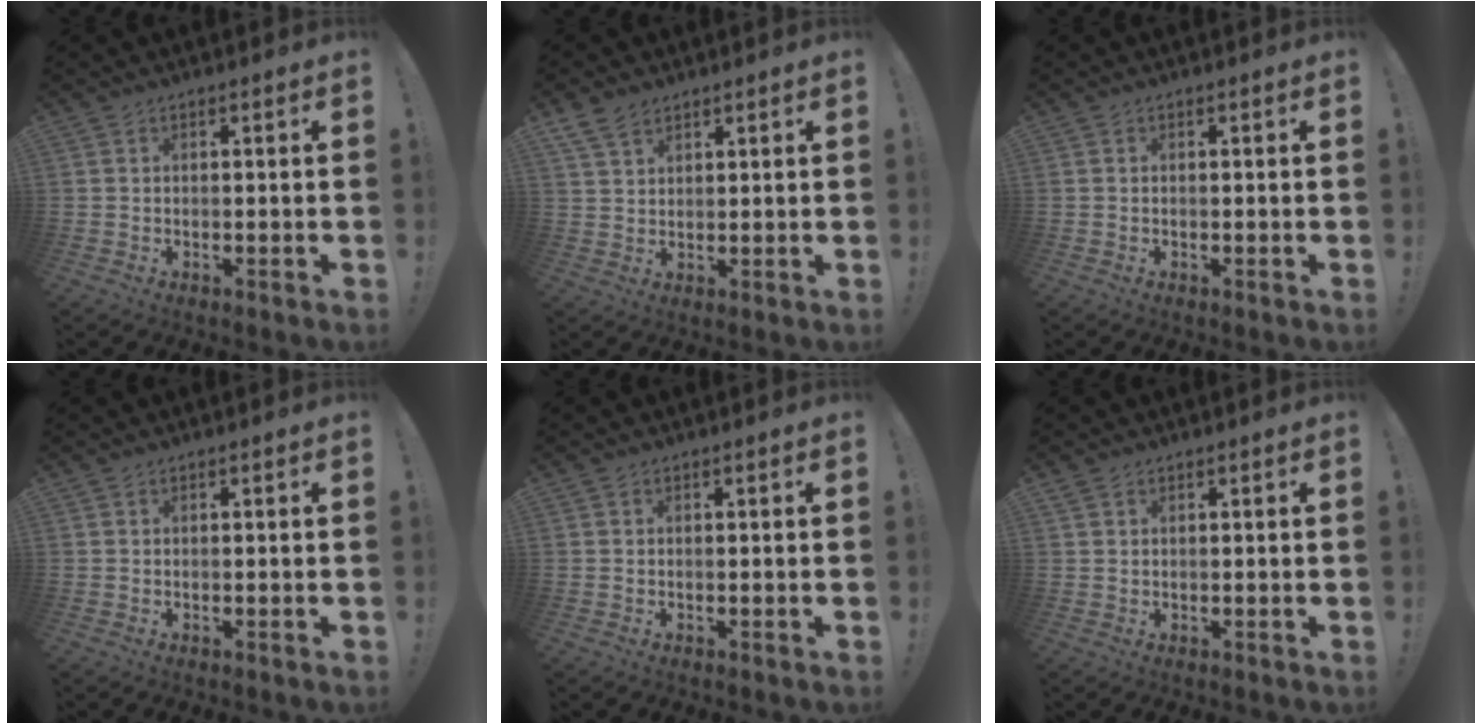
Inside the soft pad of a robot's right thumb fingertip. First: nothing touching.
{"total": 5.7, "force": [4.0, 3.2, 2.5], "torque": [-0.051, -0.014, 0.078]}
{"total": 0.0}
{"total": 0.0}
{"total": 0.0}
{"total": 1.3, "force": [1.0, 0.8, 0.4], "torque": [-0.006, 0.000, 0.019]}